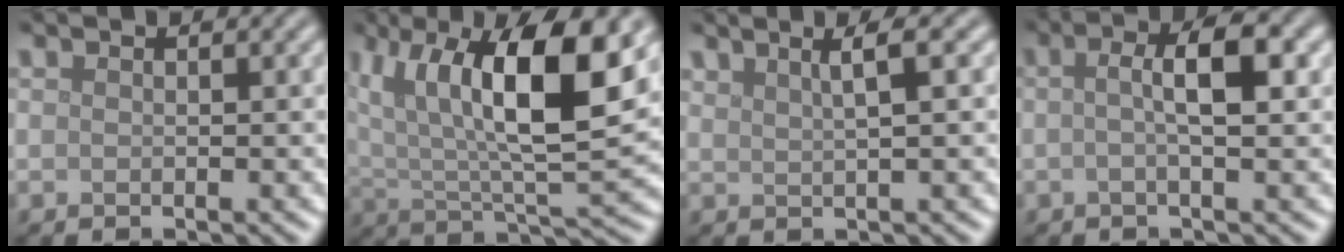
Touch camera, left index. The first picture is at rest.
{"total": 12.5, "force": [5.7, 3.8, 10.4], "torque": [-0.173, 0.010, 0.097]}
{"total": 2.3, "force": [1.2, 0.5, 1.9], "torque": [-0.022, 0.006, 0.019]}
{"total": 4.1, "force": [0.4, 0.9, 4.0], "torque": [-0.061, 0.011, 0.001]}